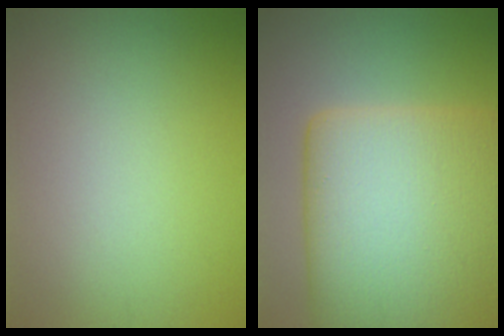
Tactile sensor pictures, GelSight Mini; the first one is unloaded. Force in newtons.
{"total": 14.6, "press": 14.6, "slide": 0.8}